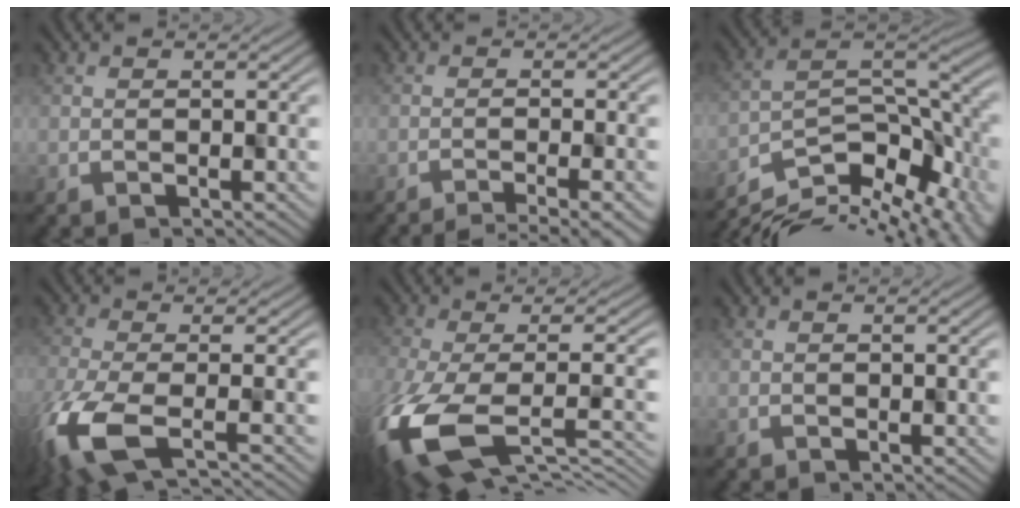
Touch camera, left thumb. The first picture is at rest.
{"total": 4.4, "force": [-3.3, 0.2, 2.9], "torque": [-0.039, 0.012, -0.051]}
{"total": 11.2, "force": [-6.9, 4.4, 7.6], "torque": [-0.164, -0.026, -0.095]}
{"total": 10.1, "force": [-5.7, 3.3, 7.7], "torque": [-0.174, -0.029, -0.111]}
{"total": 14.5, "force": [-4.0, 7.2, 11.9], "torque": [-0.300, -0.055, -0.044]}
{"total": 0.0}